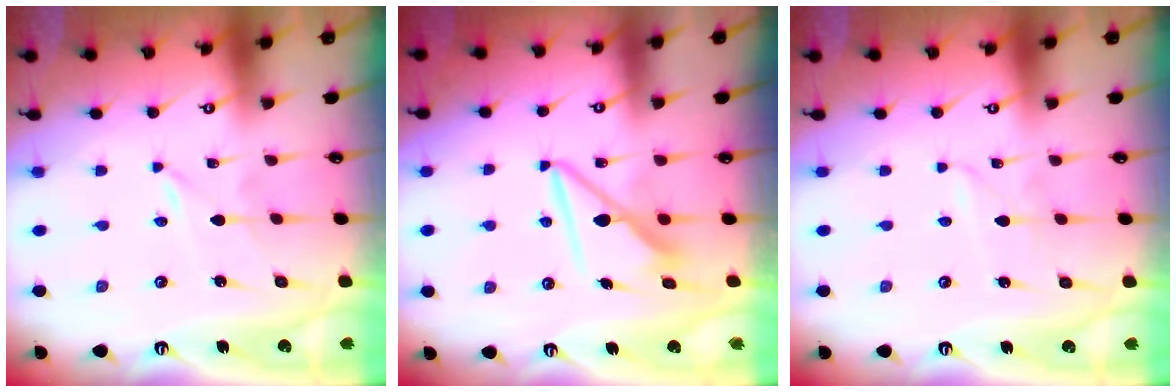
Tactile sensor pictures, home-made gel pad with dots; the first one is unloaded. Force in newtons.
{"total": 10.2, "press": 10.2, "slide": 0.6}
{"total": 1.7, "press": 1.7, "slide": 0.2}